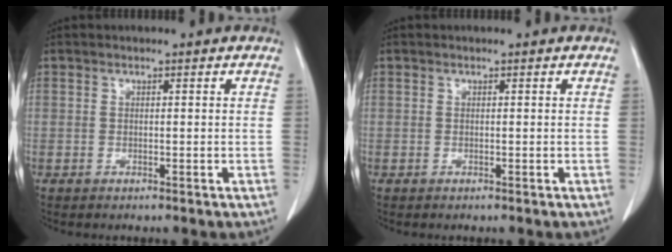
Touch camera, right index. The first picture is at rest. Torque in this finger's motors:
{"motor_torque": [0.00, 0.00, 0.00, 0.00]}